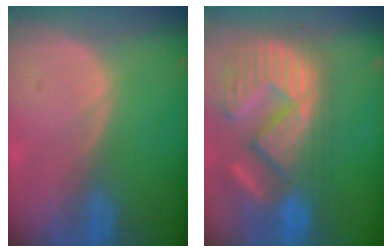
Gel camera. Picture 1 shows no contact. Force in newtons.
{"total": 14.9, "press": 12.4, "slide": 8.2}